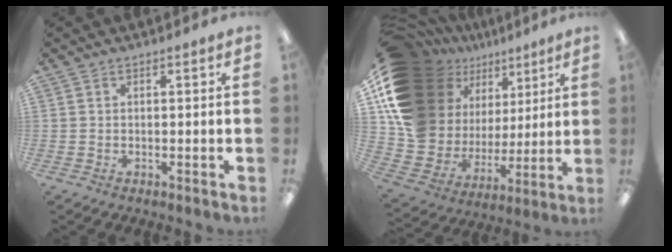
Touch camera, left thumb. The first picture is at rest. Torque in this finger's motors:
{"motor_torque": [2.69, 2.32, 1.53, -1.24, 0.39]}